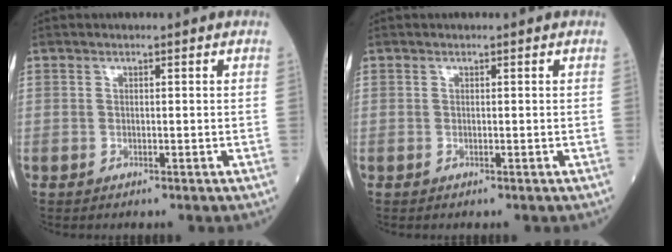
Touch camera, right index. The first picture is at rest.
{"total": 0.0}